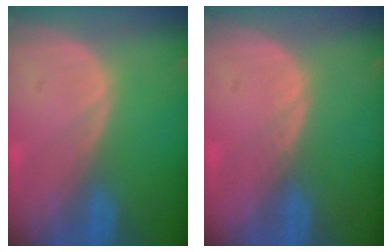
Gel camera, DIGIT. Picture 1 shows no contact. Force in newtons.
{"total": 0.7, "press": 0.6, "slide": 0.3}